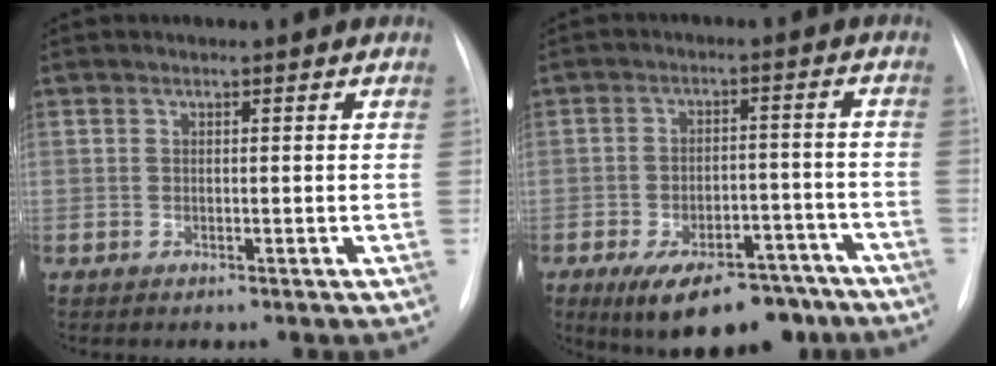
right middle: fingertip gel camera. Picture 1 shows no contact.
{"total": 14.4, "force": [-10.3, 6.4, 7.8], "torque": [-0.102, 0.019, -0.148]}